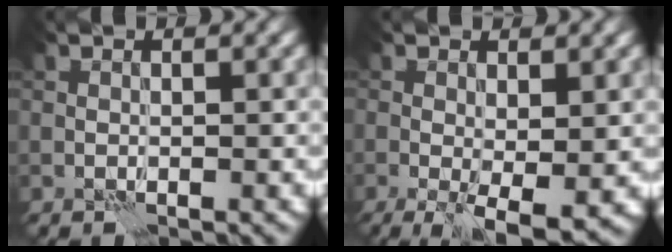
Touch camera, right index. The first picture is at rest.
{"total": 5.4, "force": [-1.6, 1.7, 4.9], "torque": [-0.082, -0.015, -0.019]}